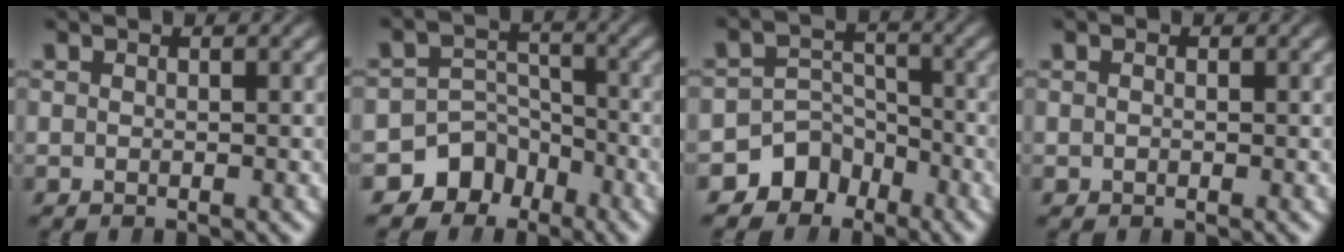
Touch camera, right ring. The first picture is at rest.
{"total": 8.3, "force": [-4.4, 6.7, 2.4], "torque": [-0.032, -0.022, -0.076]}
{"total": 7.3, "force": [-4.1, 5.6, 2.0], "torque": [-0.024, -0.016, -0.073]}
{"total": 0.6, "force": [-0.2, 0.5, 0.2], "torque": [-0.004, -0.007, 0.003]}